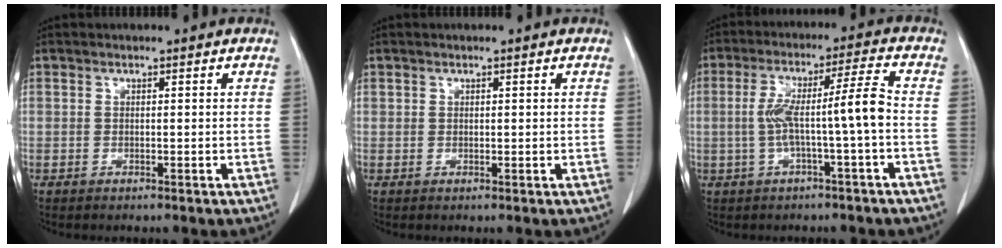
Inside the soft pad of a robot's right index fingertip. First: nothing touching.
{"total": 0.7, "force": [0.5, 0.5, 0.2], "torque": [0.007, -0.001, 0.008]}
{"total": 8.6, "force": [-1.2, -0.4, 8.5], "torque": [-0.159, 0.027, -0.019]}